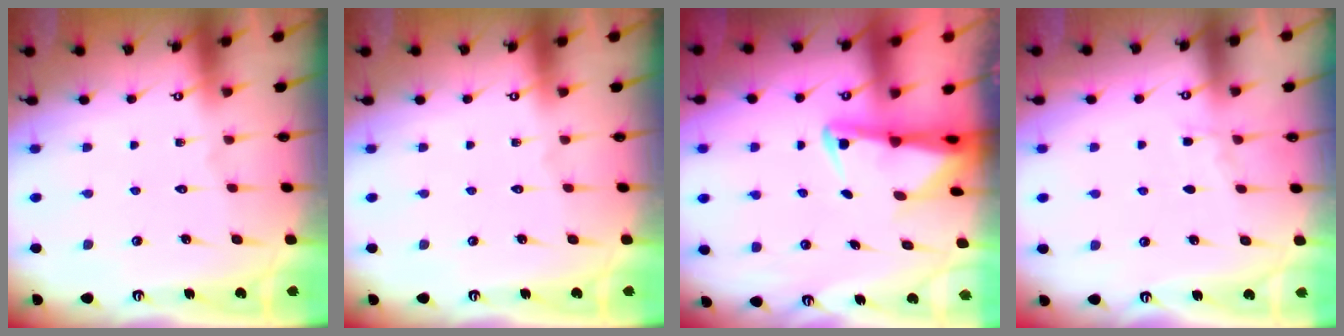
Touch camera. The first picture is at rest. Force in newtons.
{"total": 0.0}
{"total": 2.8, "press": 2.8, "slide": 0.5}
{"total": 3.2, "press": 3.2, "slide": 0.5}